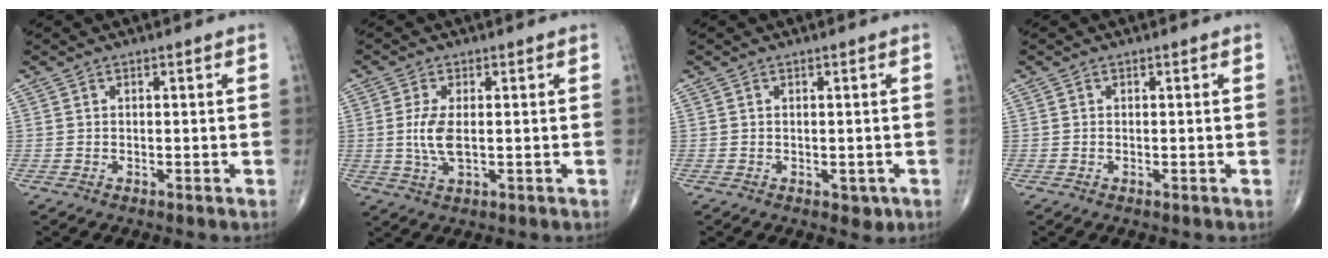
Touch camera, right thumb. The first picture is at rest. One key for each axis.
{"total": 5.2, "fx": 0.0, "fy": 2.1, "fz": 4.8, "tx": -0.108, "ty": -0.008, "tz": 0.001}
{"total": 1.9, "fx": -0.6, "fy": 1.3, "fz": 1.2, "tx": -0.001, "ty": 0.000, "tz": -0.003}
{"total": 0.0}